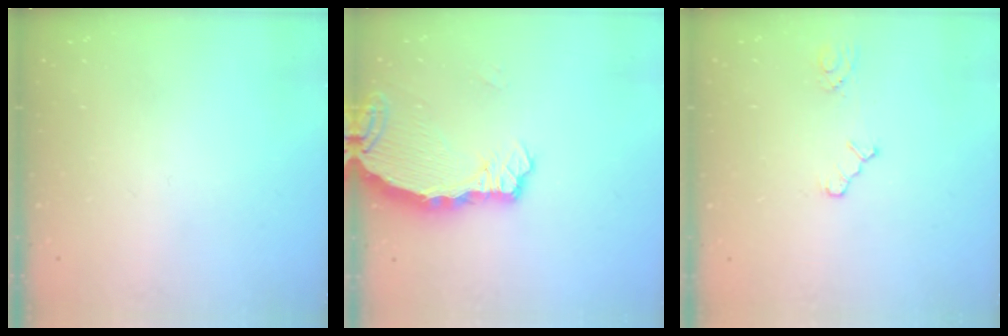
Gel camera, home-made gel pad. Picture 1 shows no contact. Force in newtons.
{"total": 5.5, "press": 5.5, "slide": 0.6}
{"total": 2.5, "press": 2.5, "slide": 0.3}